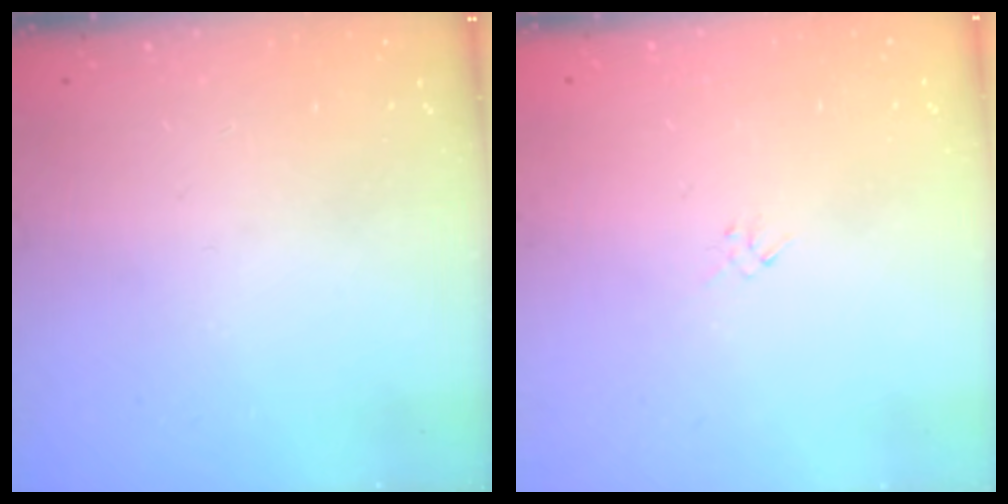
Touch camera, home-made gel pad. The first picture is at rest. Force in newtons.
{"total": 1.3, "press": 1.2, "slide": 0.5}